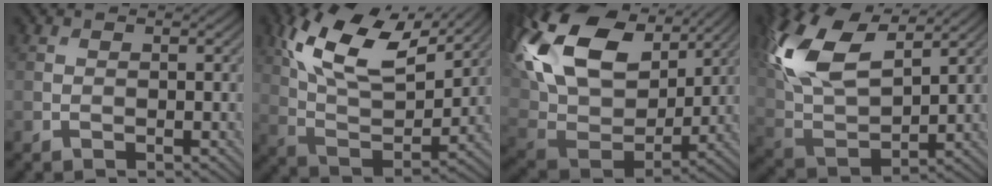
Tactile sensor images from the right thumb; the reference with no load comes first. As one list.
[{"total": 14.6, "force": [8.3, 6.4, 10.2], "torque": [-0.222, 0.009, 0.153]}, {"total": 19.3, "force": [8.7, 12.0, 12.5], "torque": [-0.310, 0.036, 0.170]}, {"total": 15.2, "force": [6.8, 7.7, 11.2], "torque": [-0.270, 0.018, 0.132]}]